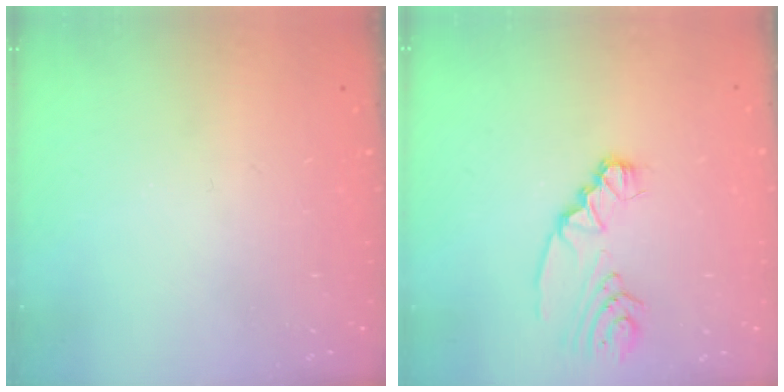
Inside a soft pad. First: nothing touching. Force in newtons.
{"total": 5.4, "press": 5.4, "slide": 0.2}